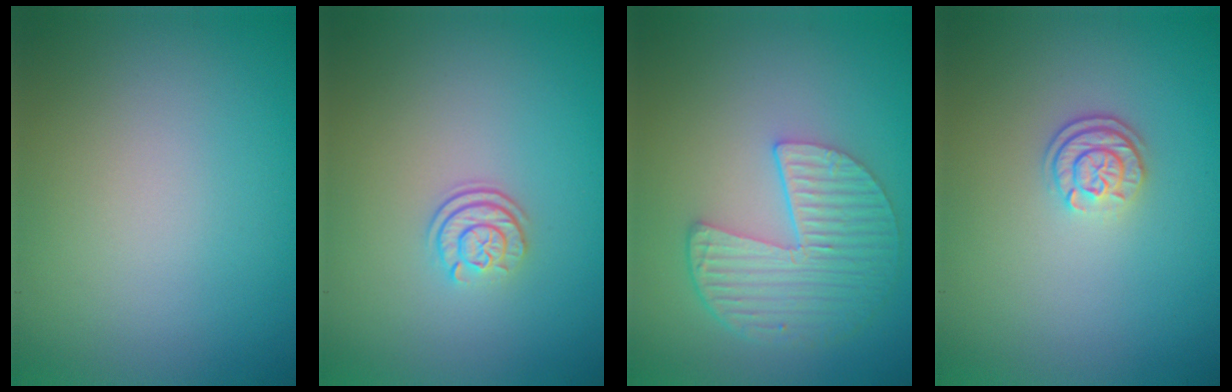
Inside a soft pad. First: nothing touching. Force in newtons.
{"total": 2.3, "press": 1.7, "slide": 1.6}
{"total": 5.5, "press": 4.2, "slide": 3.6}
{"total": 2.4, "press": 1.9, "slide": 1.5}